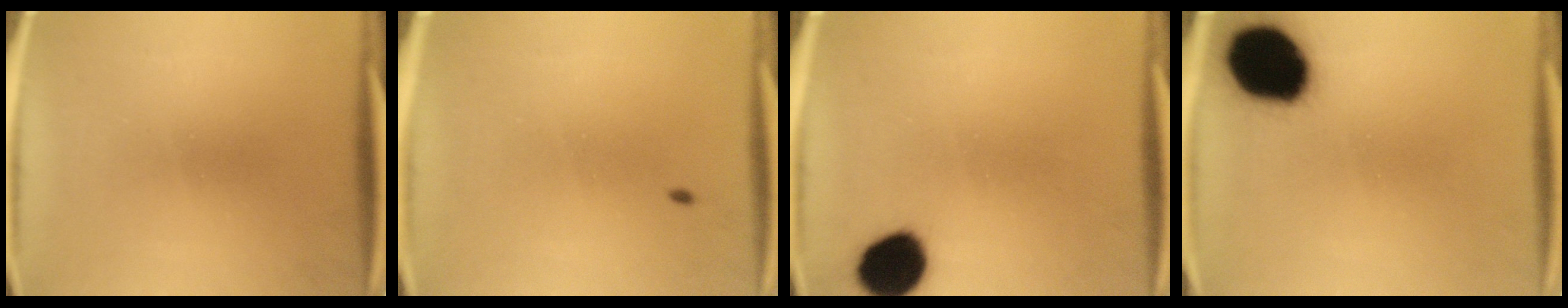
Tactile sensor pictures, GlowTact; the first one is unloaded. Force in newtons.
{"total": 0.7}
{"total": 11.7}
{"total": 19.5}